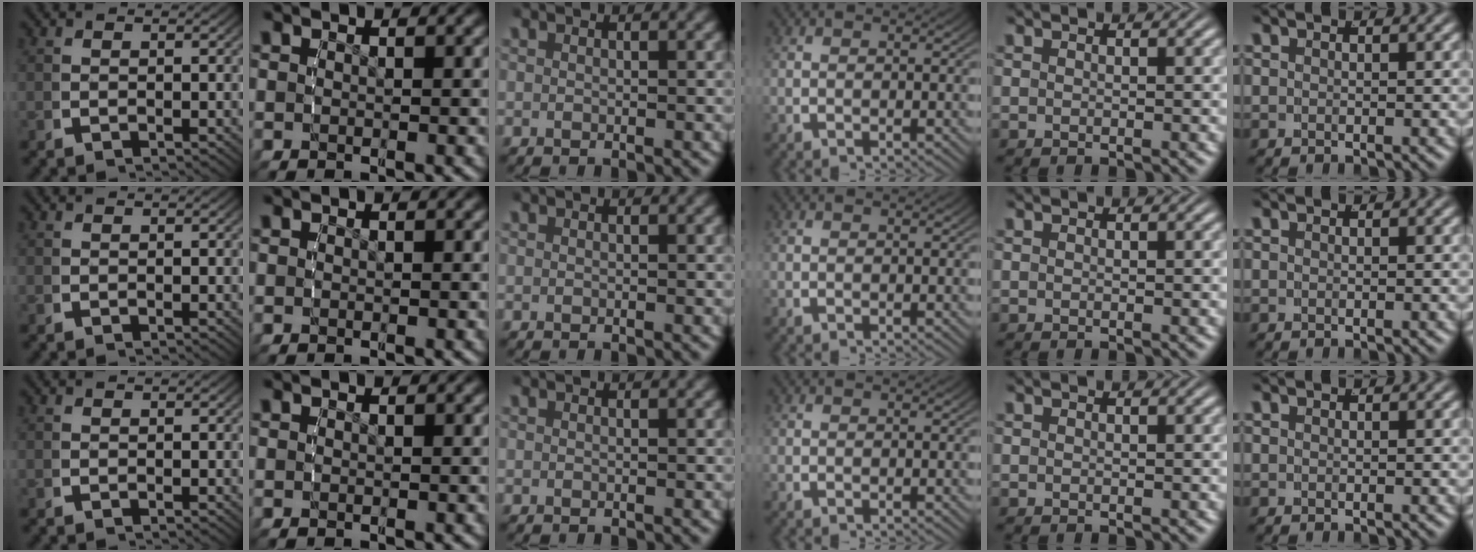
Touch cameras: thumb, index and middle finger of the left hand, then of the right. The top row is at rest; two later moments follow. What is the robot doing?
{"motion": "reach", "object": "paper"}